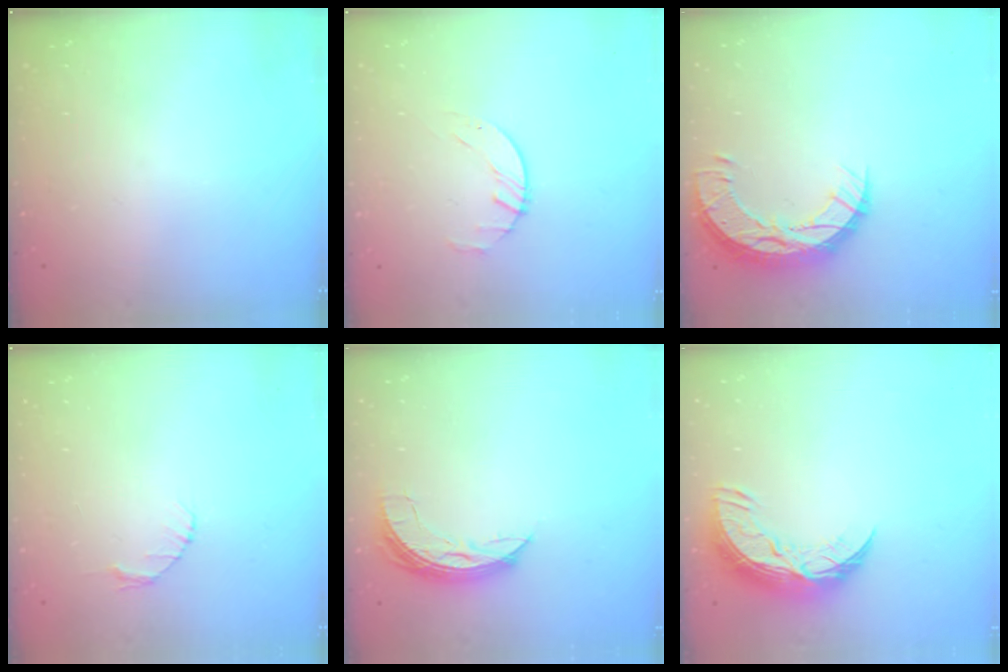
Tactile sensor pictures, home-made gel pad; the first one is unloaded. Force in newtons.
{"total": 1.6, "press": 1.6, "slide": 0.3}
{"total": 11.7, "press": 11.7, "slide": 0.8}
{"total": 2.6, "press": 2.6, "slide": 0.3}
{"total": 6.8, "press": 6.8, "slide": 0.4}
{"total": 11.2, "press": 11.2, "slide": 0.7}